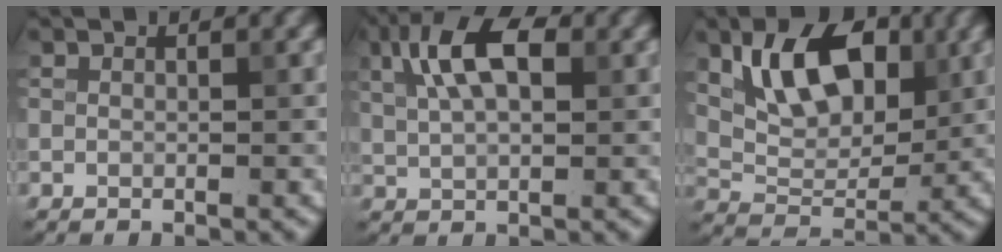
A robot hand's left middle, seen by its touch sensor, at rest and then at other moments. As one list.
[{"total": 6.6, "force": [2.3, 3.2, 5.2], "torque": [-0.102, 0.016, 0.032]}, {"total": 7.6, "force": [2.9, 4.3, 5.5], "torque": [-0.088, -0.004, 0.046]}]